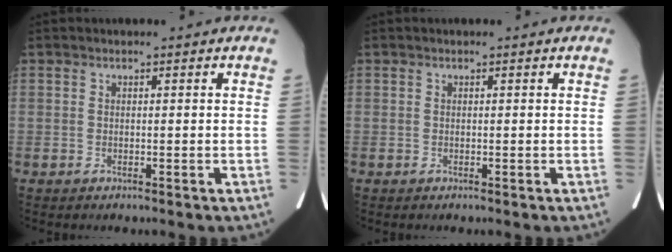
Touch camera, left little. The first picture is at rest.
{"total": 0.0}